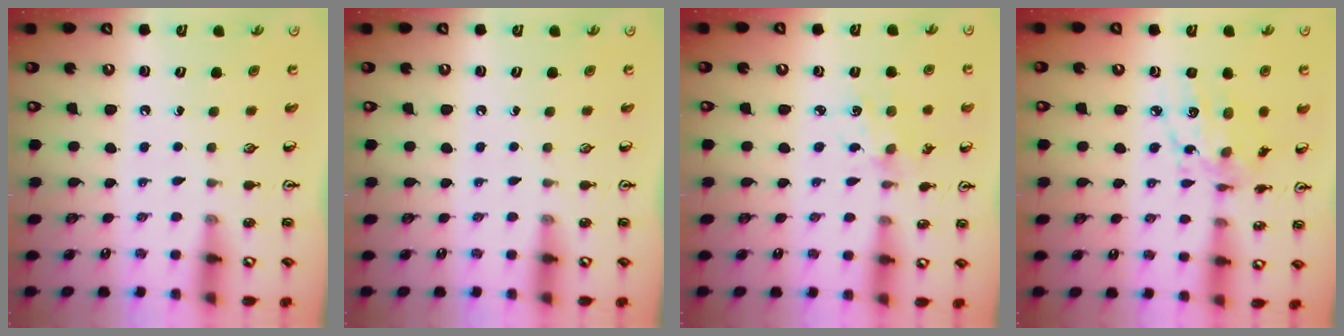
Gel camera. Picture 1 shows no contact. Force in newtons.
{"total": 0.0}
{"total": 2.1, "press": 2.1, "slide": 0.4}
{"total": 10.9, "press": 10.8, "slide": 0.7}